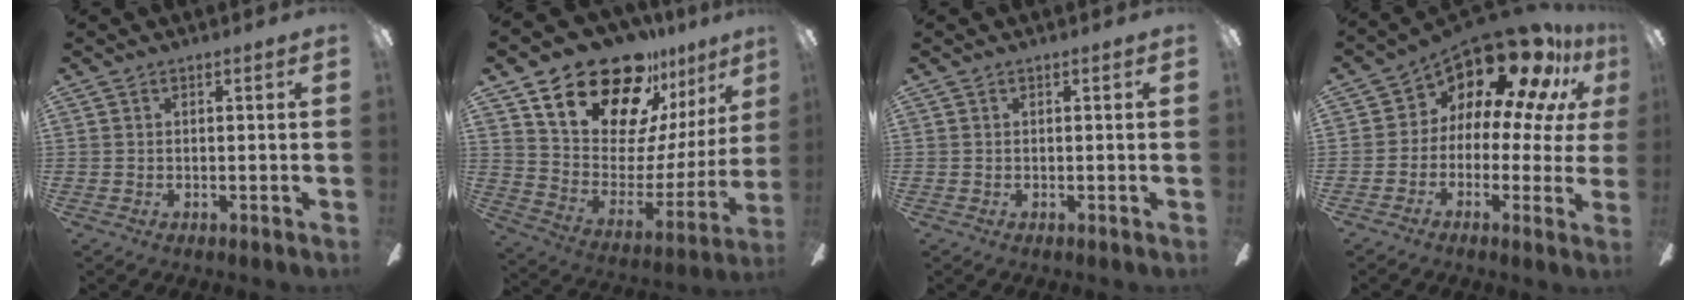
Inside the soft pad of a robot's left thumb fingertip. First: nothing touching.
{"total": 23.4, "force": [17.9, 10.8, 10.6], "torque": [-0.174, -0.123, 0.328]}
{"total": 0.0}
{"total": 17.2, "force": [11.4, 7.8, 10.3], "torque": [-0.159, -0.089, 0.195]}